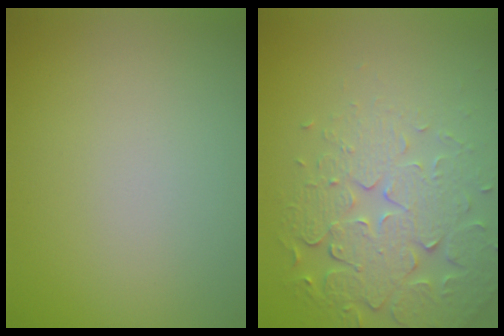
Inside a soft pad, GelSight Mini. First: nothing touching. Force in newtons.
{"total": 6.7, "press": 5.1, "slide": 4.4}